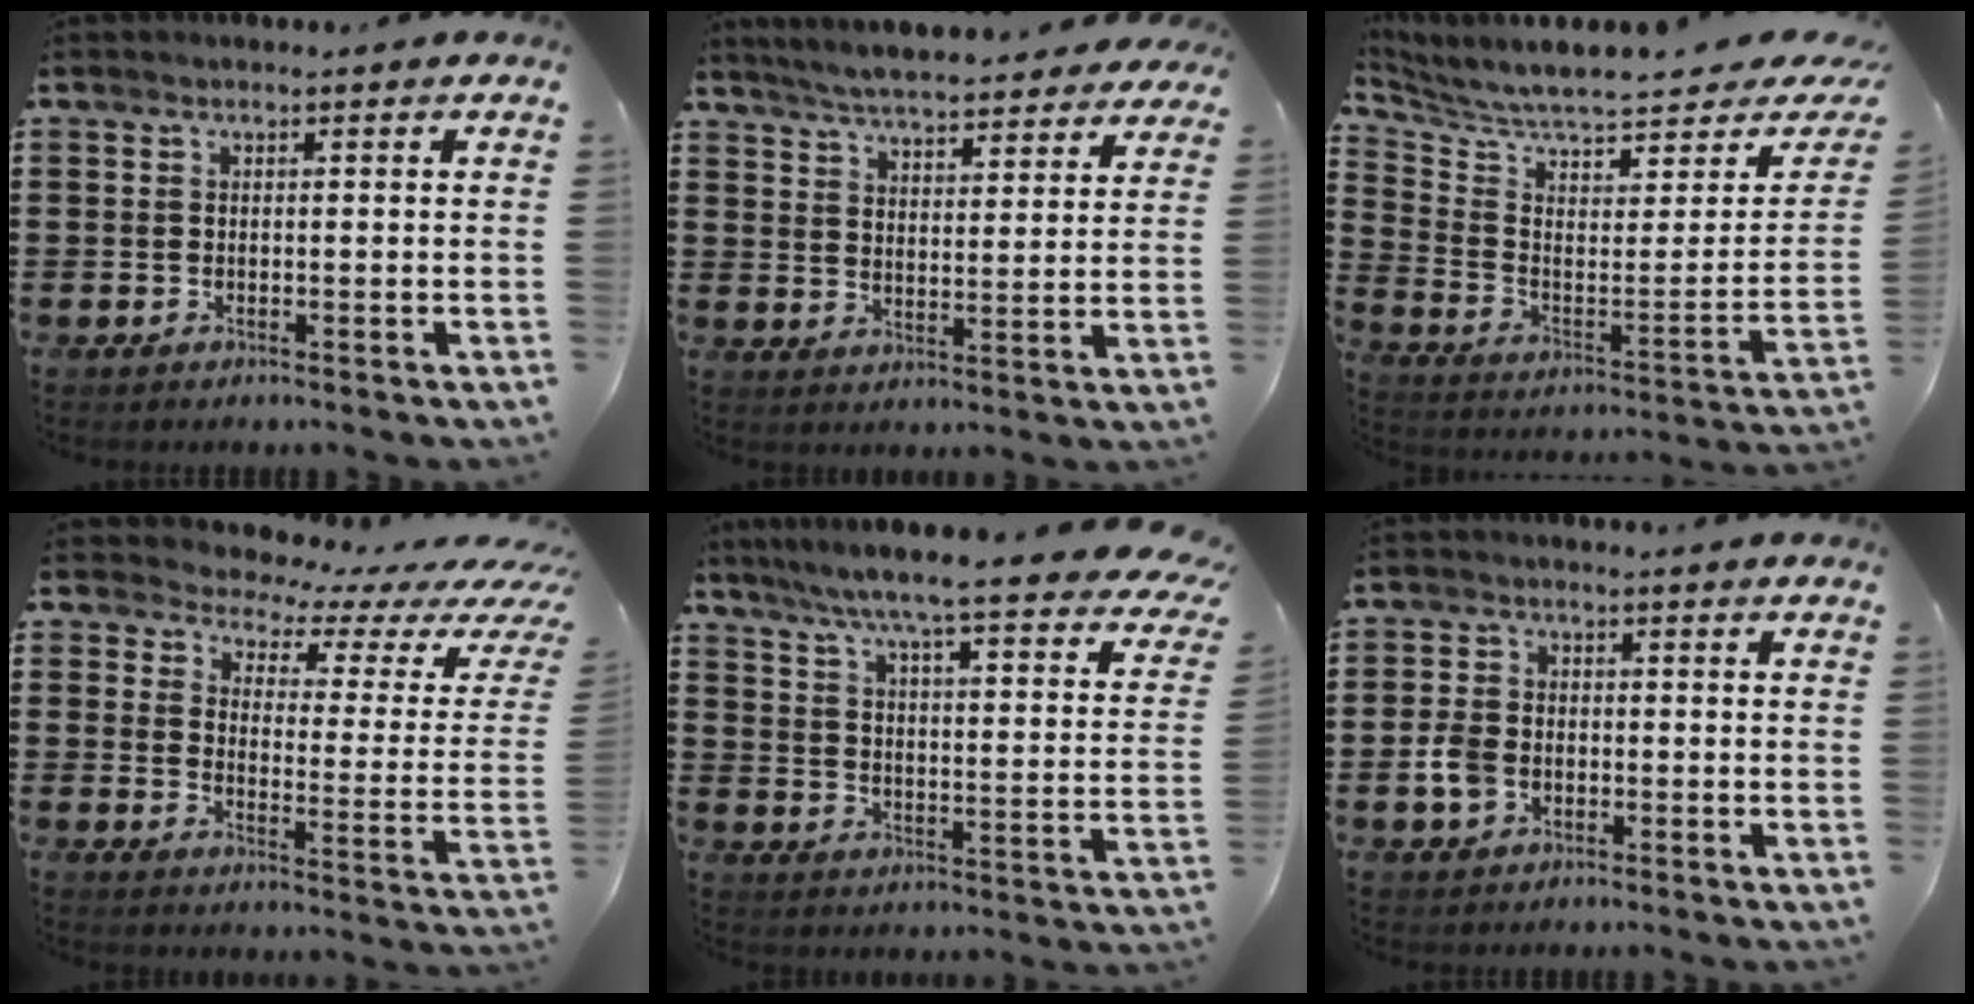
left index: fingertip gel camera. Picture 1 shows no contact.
{"total": 5.6, "force": [5.5, 0.1, 1.4], "torque": [-0.051, -0.028, 0.096]}
{"total": 6.3, "force": [5.6, 0.2, 2.8], "torque": [-0.084, -0.059, 0.093]}
{"total": 3.4, "force": [3.1, 1.1, 1.0], "torque": [-0.036, -0.030, 0.043]}
{"total": 6.4, "force": [5.3, -0.8, 3.5], "torque": [-0.090, -0.048, 0.082]}
{"total": 3.8, "force": [-1.2, 2.8, 2.3], "torque": [-0.065, -0.004, -0.028]}